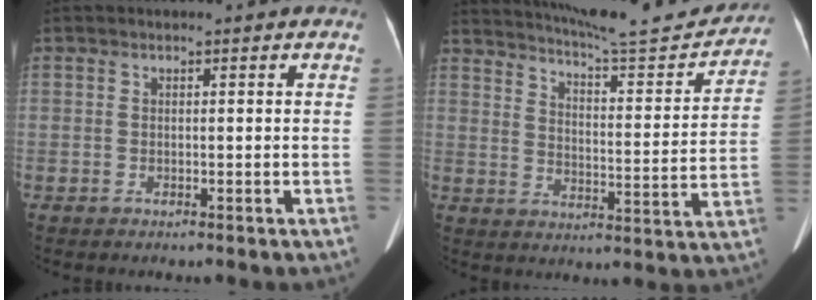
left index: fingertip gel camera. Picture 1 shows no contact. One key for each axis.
{"total": 19.6, "fx": 18.5, "fy": 1.5, "fz": 6.4, "tx": -0.096, "ty": -0.039, "tz": 0.247}